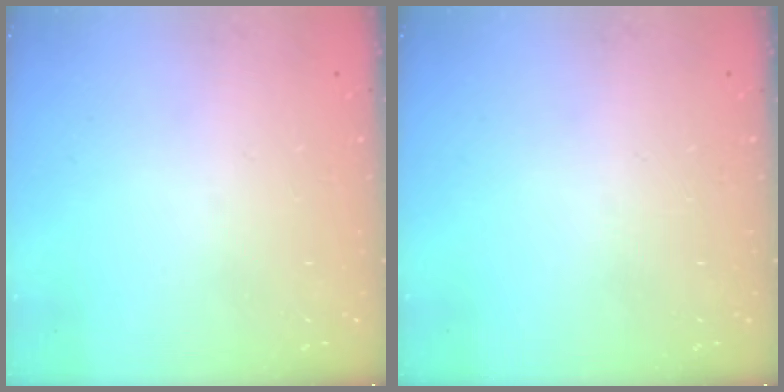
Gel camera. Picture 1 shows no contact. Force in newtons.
{"total": 0.0}